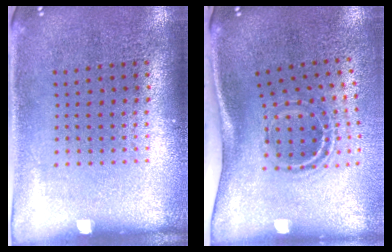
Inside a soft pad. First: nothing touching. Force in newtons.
{"total": 2.0, "press": 1.2, "slide": 1.7}